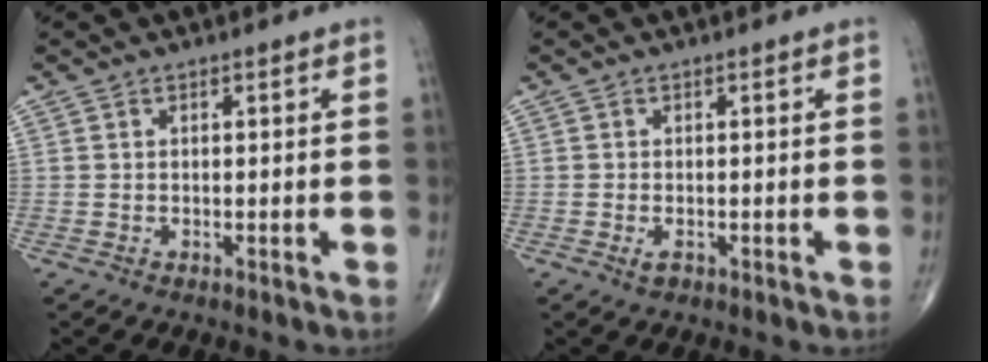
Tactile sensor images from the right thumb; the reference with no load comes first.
{"total": 1.4, "force": [-0.6, 0.7, 1.0], "torque": [-0.016, 0.000, -0.011]}